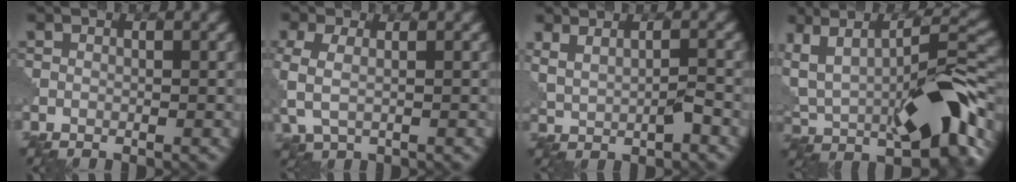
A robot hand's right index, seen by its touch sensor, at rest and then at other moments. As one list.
[{"total": 3.8, "force": [-0.2, 2.4, 3.0], "torque": [-0.085, -0.003, -0.004]}, {"total": 2.4, "force": [0.8, 0.9, 2.0], "torque": [-0.049, -0.006, 0.020]}, {"total": 13.1, "force": [1.1, 5.8, 11.7], "torque": [-0.205, -0.007, 0.031]}]